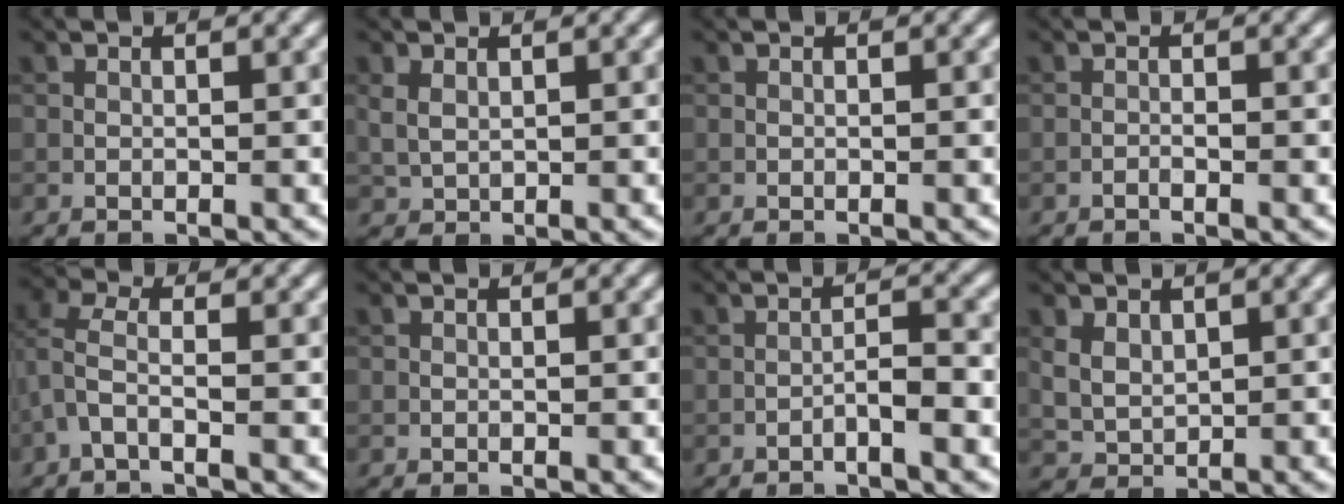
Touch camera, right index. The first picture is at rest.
{"total": 1.7, "force": [0.7, 1.2, 1.1], "torque": [-0.030, 0.000, 0.017]}
{"total": 0.0}
{"total": 0.7, "force": [-0.5, 0.1, 0.6], "torque": [-0.009, 0.001, -0.009]}
{"total": 2.1, "force": [-0.4, 0.8, 1.9], "torque": [-0.052, 0.008, -0.016]}
{"total": 0.0}
{"total": 2.2, "force": [-1.1, 0.3, 1.9], "torque": [-0.030, 0.009, -0.022]}
{"total": 2.5, "force": [1.0, 1.8, 1.4], "torque": [-0.035, -0.003, 0.024]}